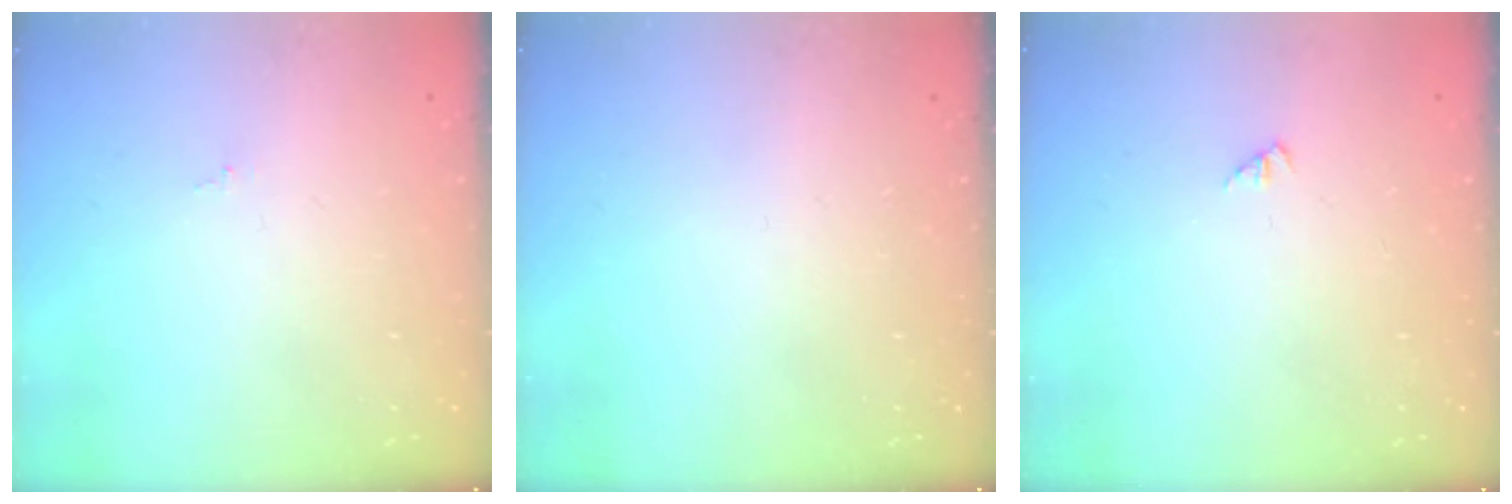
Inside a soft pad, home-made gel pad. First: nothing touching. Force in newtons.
{"total": 0.0}
{"total": 1.0, "press": 1.0, "slide": 0.3}